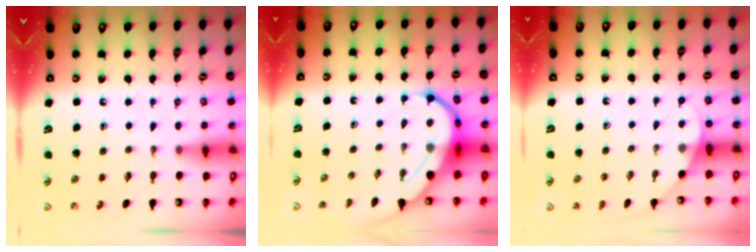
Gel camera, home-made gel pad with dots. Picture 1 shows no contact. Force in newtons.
{"total": 9.8, "press": 9.7, "slide": 1.0}
{"total": 2.8, "press": 2.8, "slide": 0.1}